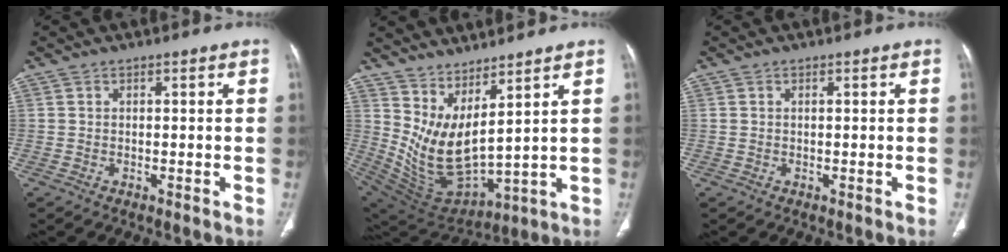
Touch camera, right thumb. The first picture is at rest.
{"total": 13.0, "force": [7.3, 3.7, 10.1], "torque": [-0.190, -0.069, 0.167]}
{"total": 0.0}